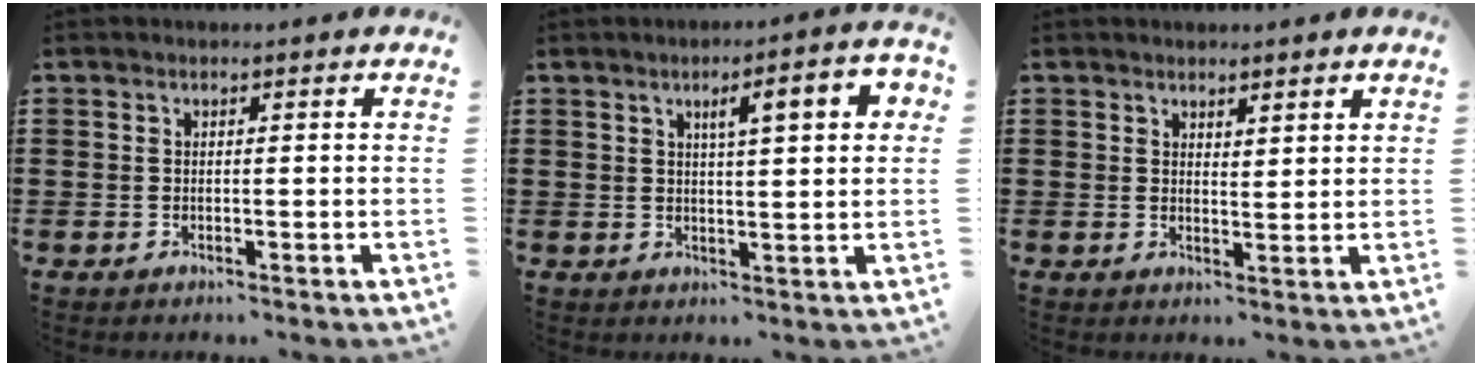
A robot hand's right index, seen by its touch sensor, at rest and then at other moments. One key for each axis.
{"total": 5.7, "fx": 2.0, "fy": 1.2, "fz": 5.2, "tx": -0.088, "ty": -0.002, "tz": 0.025}
{"total": 1.8, "fx": 1.7, "fy": 0.4, "fz": 0.0, "tx": -0.004, "ty": 0.005, "tz": 0.033}